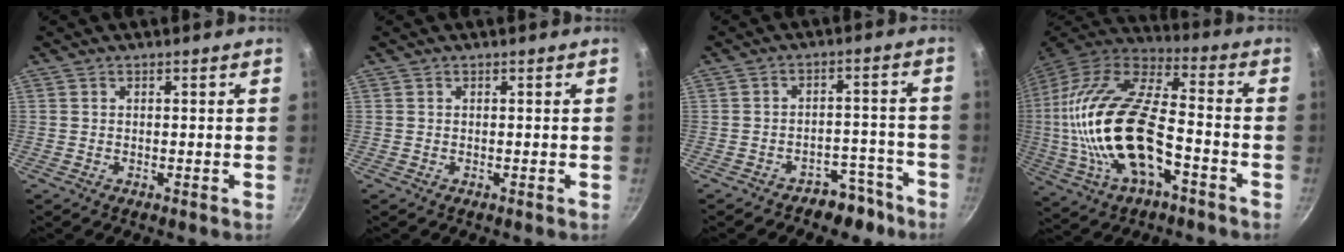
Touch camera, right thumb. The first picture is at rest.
{"total": 0.0}
{"total": 6.5, "force": [-5.0, 3.8, 1.6], "torque": [0.027, 0.071, -0.057]}
{"total": 25.7, "force": [-5.0, 12.0, 22.2], "torque": [-0.438, 0.028, -0.098]}